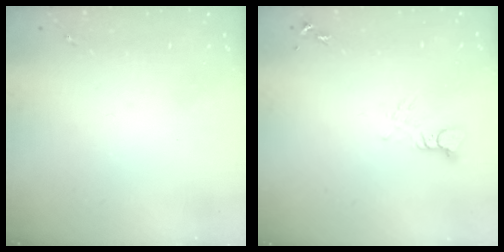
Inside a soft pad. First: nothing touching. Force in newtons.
{"total": 3.6, "press": 3.6, "slide": 0.3}